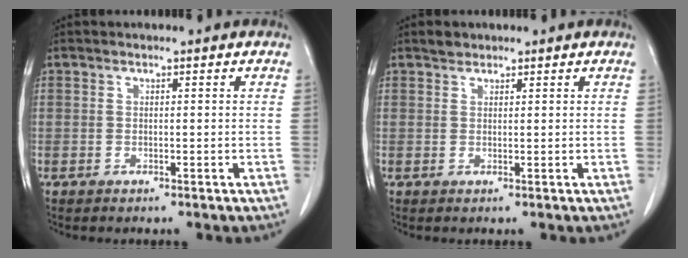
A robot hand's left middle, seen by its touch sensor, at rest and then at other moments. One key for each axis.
{"total": 1.2, "fx": 1.1, "fy": 0.6, "fz": 0.2, "tx": -0.005, "ty": 0.002, "tz": 0.018}